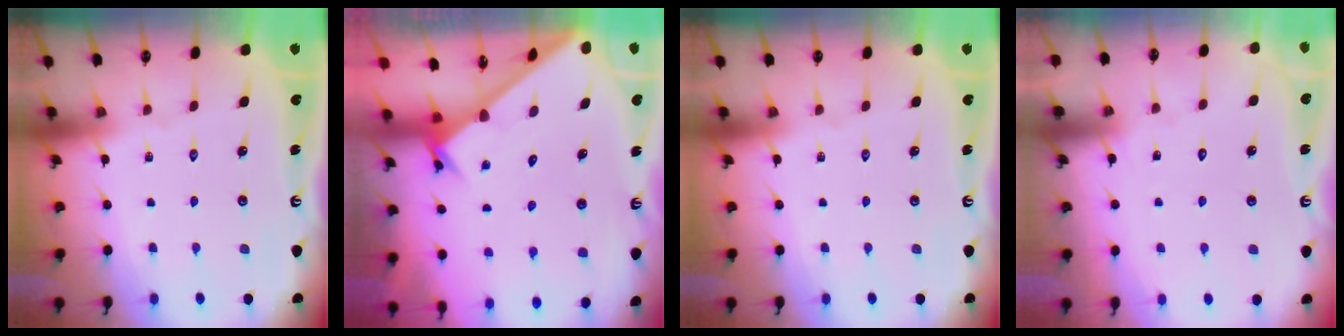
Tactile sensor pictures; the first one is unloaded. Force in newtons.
{"total": 2.6, "press": 2.6, "slide": 0.2}
{"total": 0.0}
{"total": 5.7, "press": 5.7, "slide": 0.5}